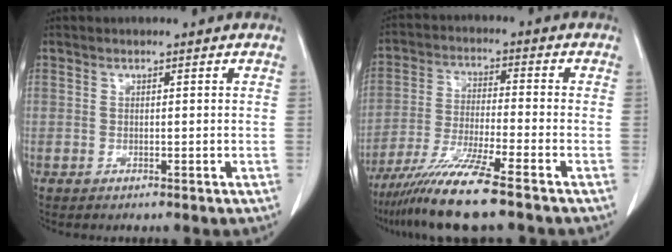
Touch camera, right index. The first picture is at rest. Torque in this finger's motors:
{"motor_torque": [1.23, -0.81, 0.56, 0.12]}